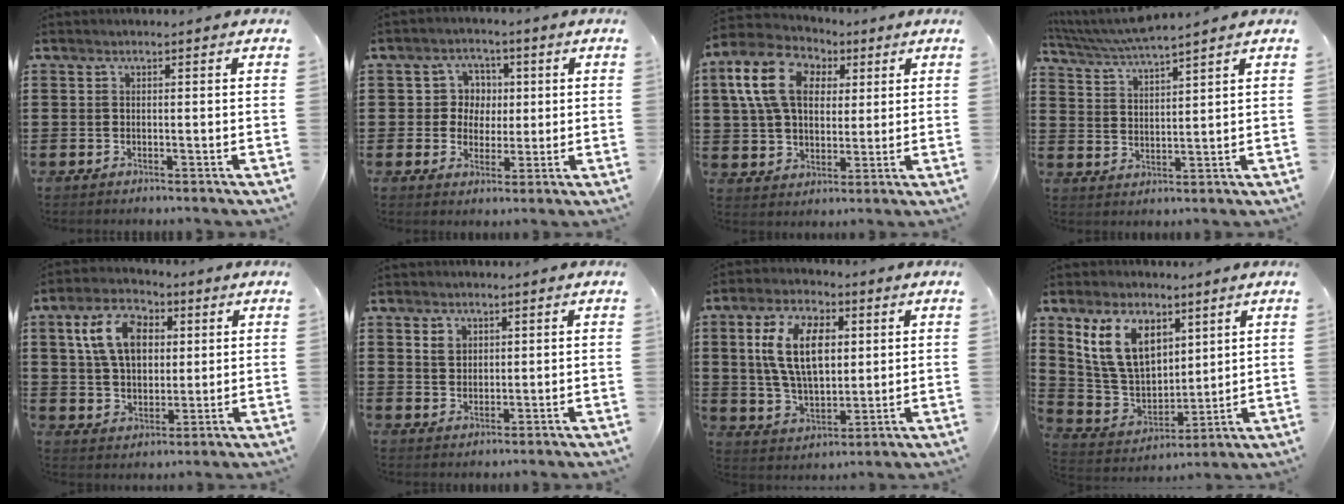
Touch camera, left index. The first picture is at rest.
{"total": 4.9, "force": [0.9, 4.6, 1.3], "torque": [-0.043, 0.011, 0.011]}
{"total": 10.9, "force": [3.9, 7.6, 6.7], "torque": [-0.168, 0.023, 0.072]}
{"total": 4.4, "force": [4.1, -0.7, 1.3], "torque": [-0.041, -0.024, 0.070]}
{"total": 9.5, "force": [3.3, 6.2, 6.4], "torque": [-0.136, 0.013, 0.057]}
{"total": 2.6, "force": [1.5, 2.0, 0.7], "torque": [-0.014, 0.003, 0.026]}
{"total": 11.6, "force": [3.4, 6.4, 9.0], "torque": [-0.197, 0.010, 0.056]}
{"total": 11.7, "force": [6.0, 7.6, 6.6], "torque": [-0.157, 0.008, 0.117]}